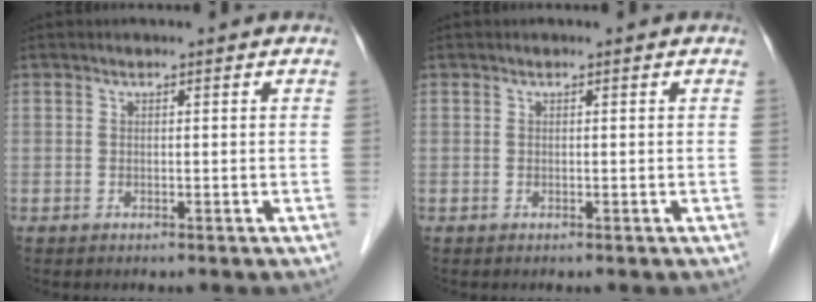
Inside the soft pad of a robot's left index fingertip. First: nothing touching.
{"total": 0.0}